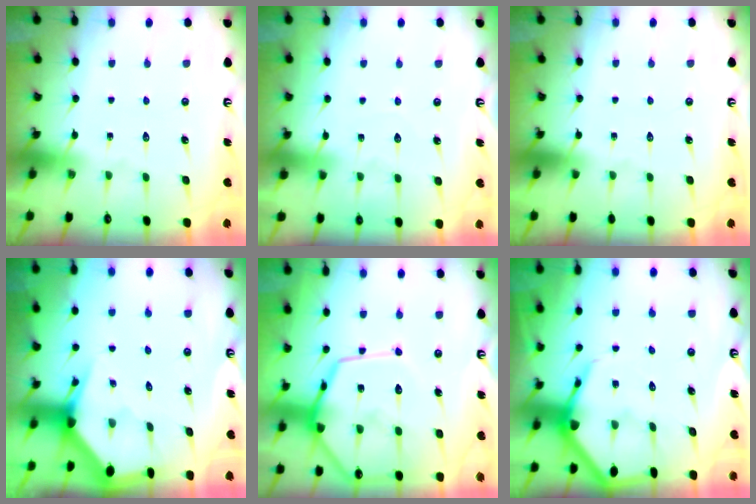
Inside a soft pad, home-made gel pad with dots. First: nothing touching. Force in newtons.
{"total": 2.7, "press": 2.7, "slide": 0.3}
{"total": 0.0}
{"total": 2.6, "press": 2.6, "slide": 0.1}
{"total": 15.5, "press": 15.4, "slide": 1.3}
{"total": 5.7, "press": 5.6, "slide": 0.7}